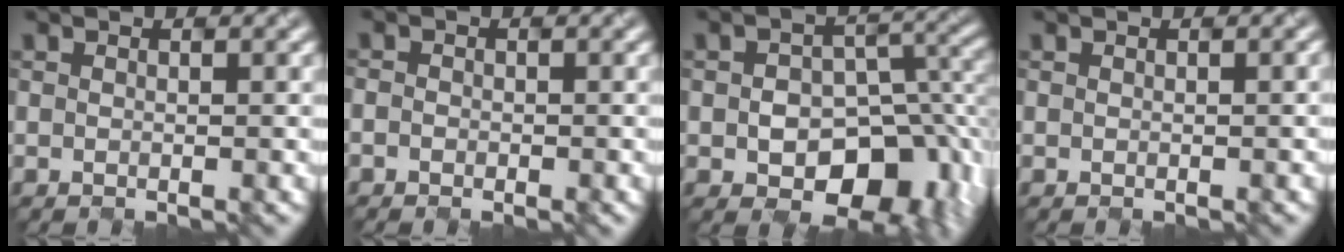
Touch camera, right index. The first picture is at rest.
{"total": 1.0, "force": [-1.0, 0.1, -0.3], "torque": [0.001, 0.002, -0.009]}
{"total": 10.1, "force": [-3.4, 6.0, 7.4], "torque": [-0.105, -0.004, -0.038]}
{"total": 0.5, "force": [0.0, 0.1, 0.5], "torque": [-0.005, 0.000, -0.001]}